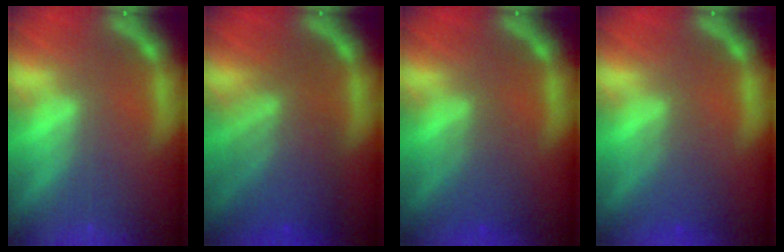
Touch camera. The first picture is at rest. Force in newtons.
{"total": 7.1}
{"total": 2.4}
{"total": 2.4}